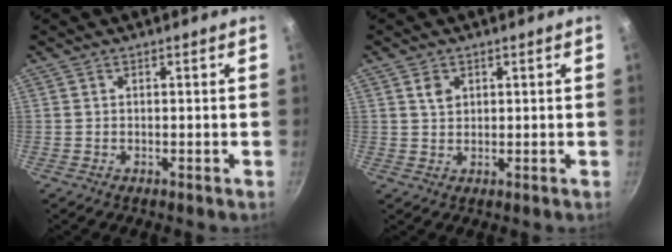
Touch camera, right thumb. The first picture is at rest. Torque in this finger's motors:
{"motor_torque": [-0.06, 0.17, 0.08, -0.53, 0.02]}